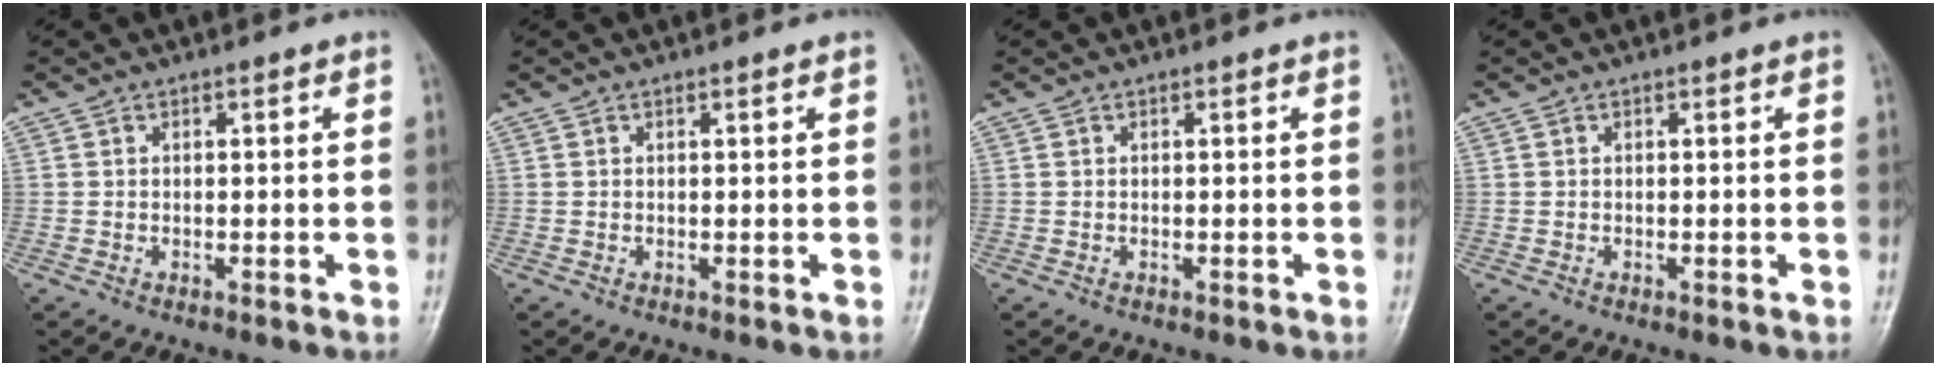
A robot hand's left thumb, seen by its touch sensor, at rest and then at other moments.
{"total": 0.5, "force": [0.3, 0.0, 0.4], "torque": [-0.007, 0.000, 0.003]}
{"total": 0.0}
{"total": 0.0}